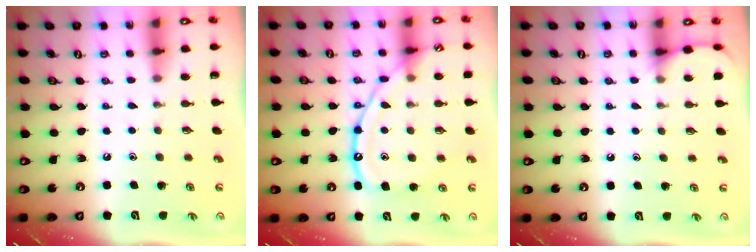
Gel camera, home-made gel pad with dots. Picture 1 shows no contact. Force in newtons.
{"total": 14.7, "press": 14.7, "slide": 1.3}
{"total": 4.7, "press": 4.7, "slide": 0.5}